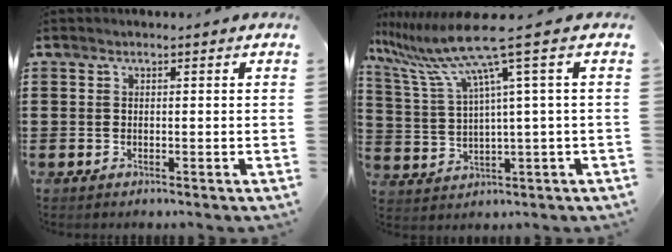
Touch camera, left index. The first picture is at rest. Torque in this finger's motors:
{"motor_torque": [0.39, -0.38, 0.31, 0.15]}